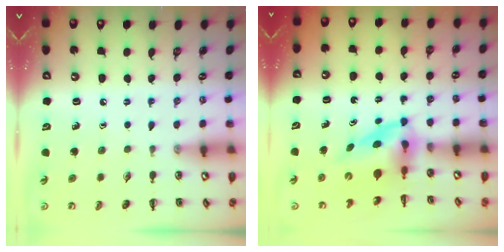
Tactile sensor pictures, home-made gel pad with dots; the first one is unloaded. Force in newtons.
{"total": 3.9, "press": 3.8, "slide": 0.6}